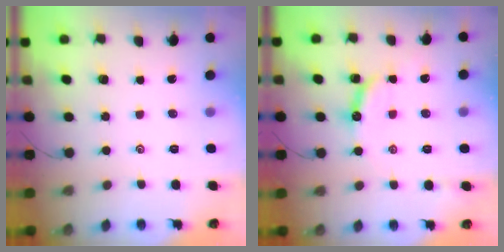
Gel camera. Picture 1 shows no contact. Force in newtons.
{"total": 10.4, "press": 10.4, "slide": 0.6}